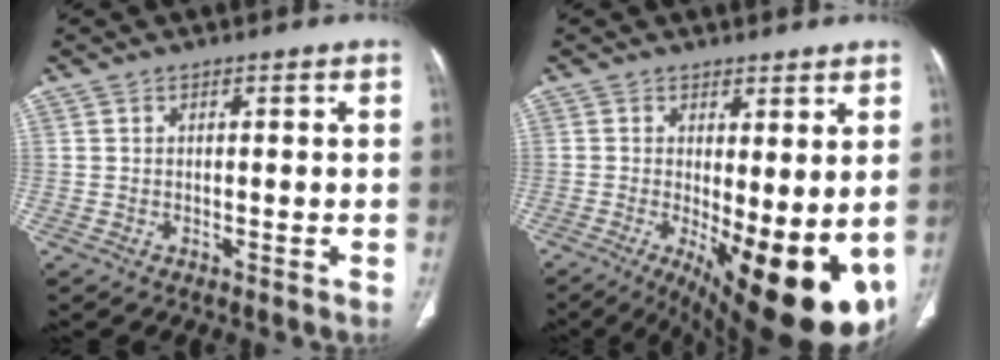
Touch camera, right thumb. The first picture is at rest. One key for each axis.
{"total": 18.7, "fx": -3.3, "fy": 7.0, "fz": 17.0, "tx": -0.204, "ty": -0.029, "tz": -0.021}